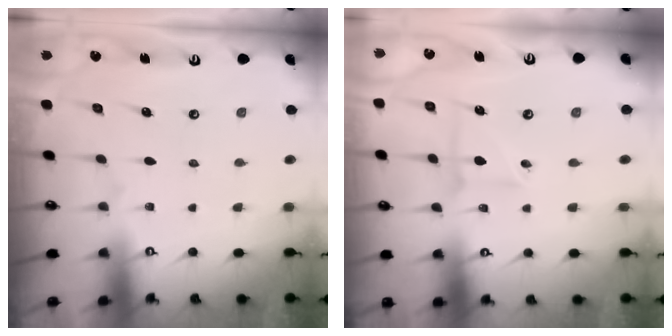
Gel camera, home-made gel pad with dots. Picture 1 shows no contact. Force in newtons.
{"total": 3.8, "press": 3.7, "slide": 0.4}